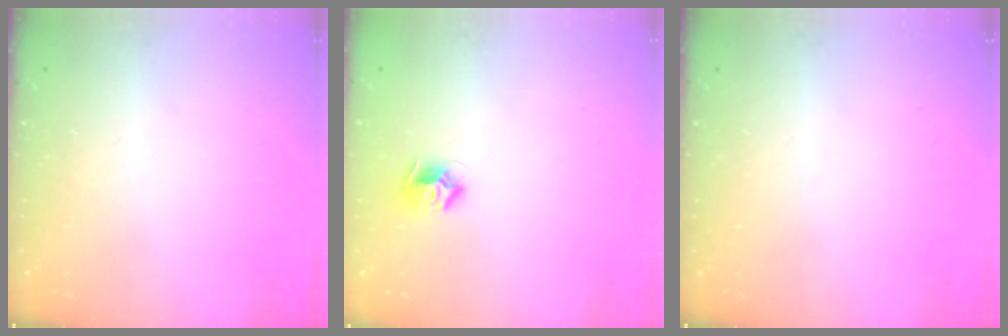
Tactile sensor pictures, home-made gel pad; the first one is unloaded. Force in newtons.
{"total": 8.1, "press": 8.1, "slide": 0.2}
{"total": 0.0}